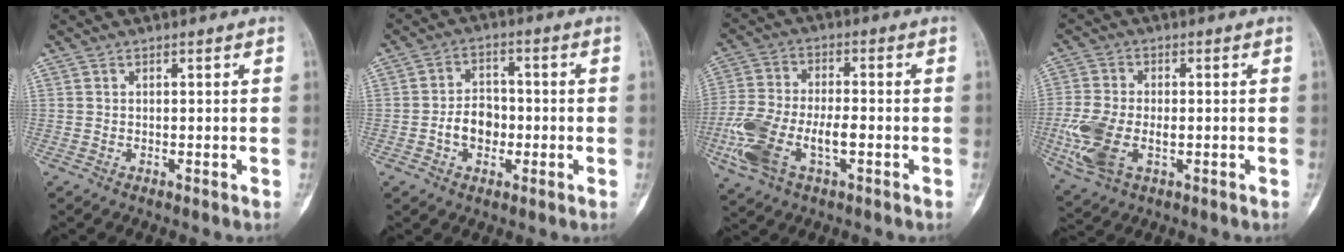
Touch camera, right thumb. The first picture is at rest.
{"total": 6.6, "force": [-1.6, 4.9, 4.1], "torque": [-0.046, 0.021, -0.031]}
{"total": 13.5, "force": [-4.2, 6.8, 10.9], "torque": [-0.242, 0.021, -0.078]}
{"total": 11.2, "force": [-2.4, 6.7, 8.7], "torque": [-0.197, 0.000, -0.041]}